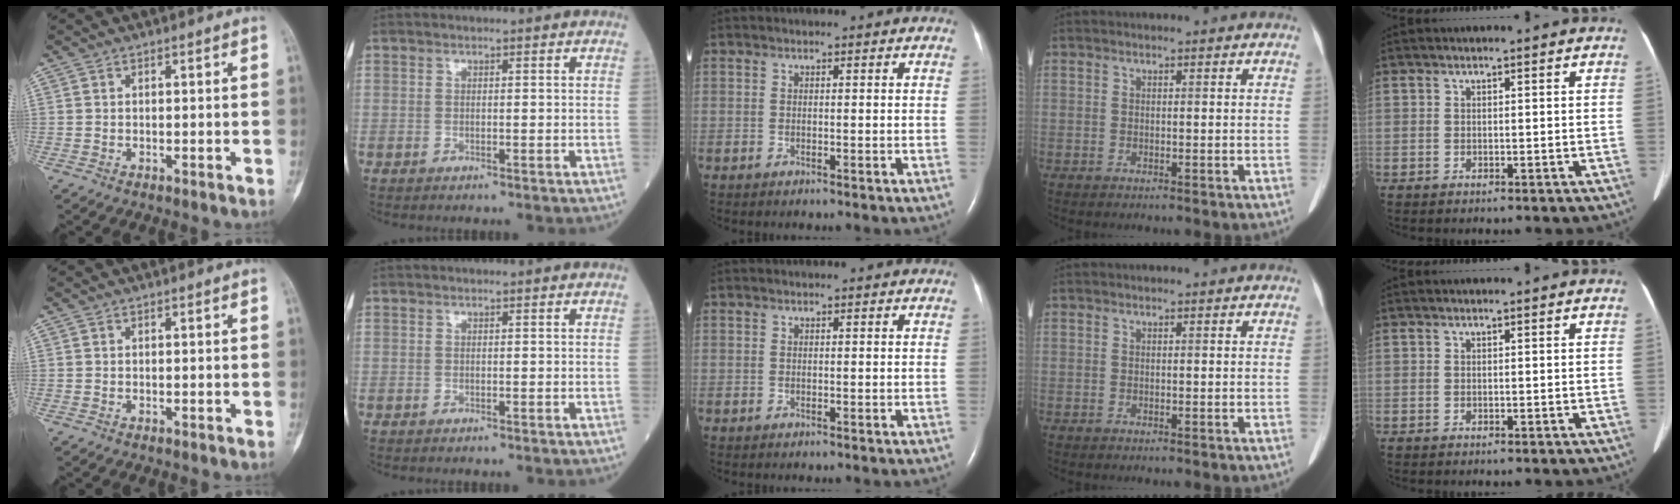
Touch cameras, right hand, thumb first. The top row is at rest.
{}